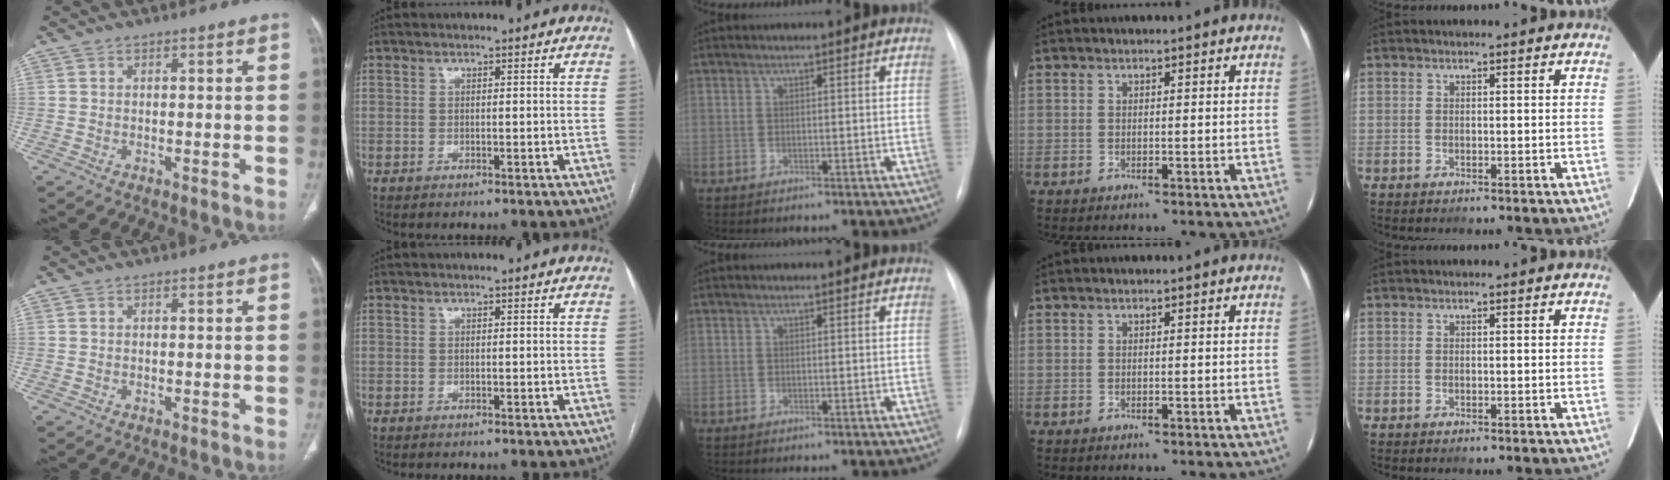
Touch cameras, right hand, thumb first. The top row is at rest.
{}